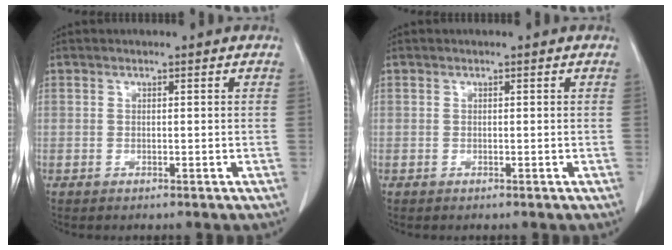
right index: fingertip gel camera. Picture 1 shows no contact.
{"total": 0.0}